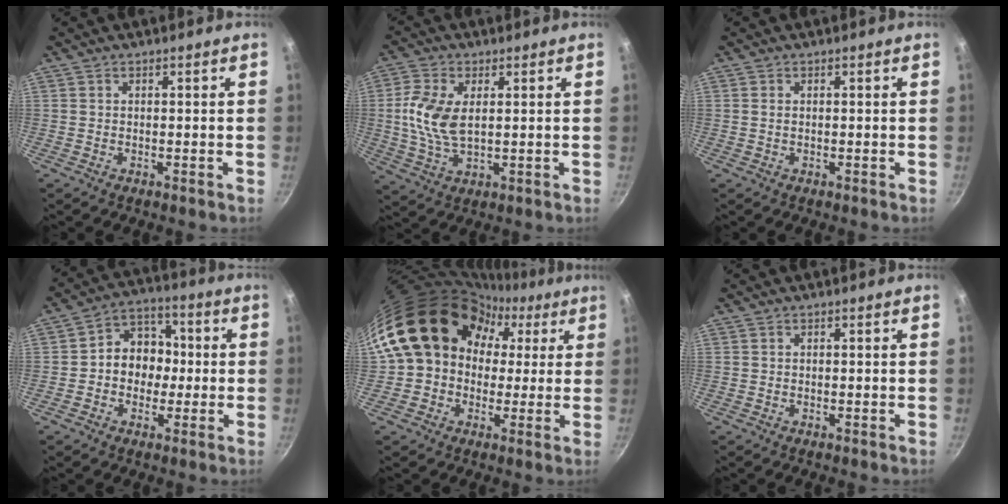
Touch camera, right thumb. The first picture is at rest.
{"total": 9.6, "force": [1.4, 5.3, 7.9], "torque": [-0.164, -0.003, 0.028]}
{"total": 0.7, "force": [0.1, 0.5, 0.6], "torque": [-0.010, 0.001, 0.002]}
{"total": 9.6, "force": [-0.5, 8.1, 5.1], "torque": [-0.025, 0.030, -0.023]}
{"total": 19.4, "force": [3.1, 16.4, 9.8], "torque": [-0.139, 0.058, 0.043]}
{"total": 0.0}